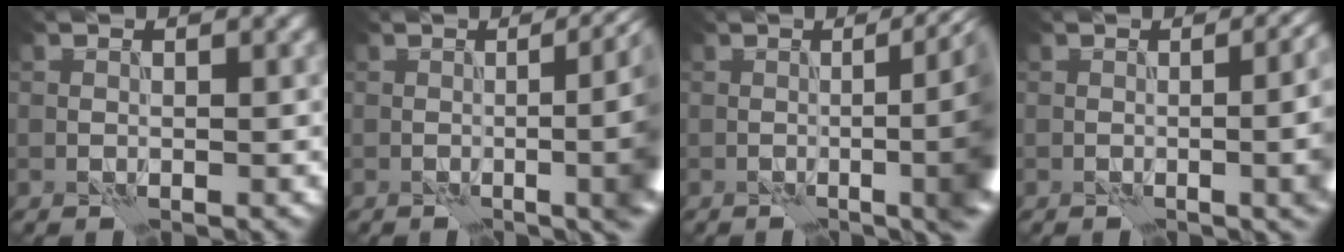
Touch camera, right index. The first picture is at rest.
{"total": 9.1, "force": [0.7, 3.4, 8.4], "torque": [-0.058, 0.016, -0.001]}
{"total": 10.8, "force": [0.2, 3.8, 10.1], "torque": [-0.071, 0.020, -0.006]}
{"total": 8.5, "force": [0.0, 3.7, 7.7], "torque": [-0.053, 0.010, -0.002]}